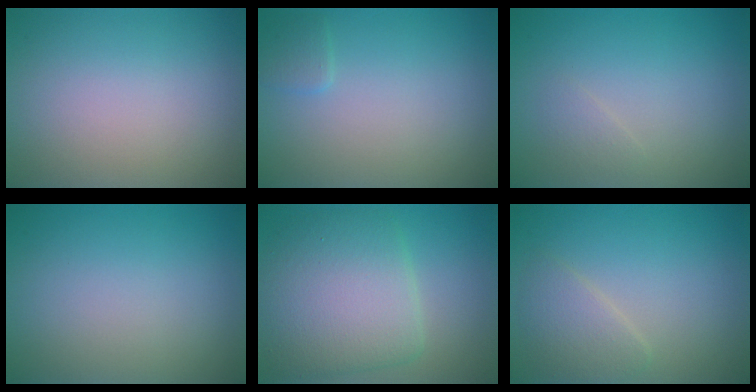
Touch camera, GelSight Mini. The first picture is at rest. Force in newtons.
{"total": 0.9, "press": 0.9, "slide": 0.1}
{"total": 0.8, "press": 0.8, "slide": 0.0}
{"total": 0.0}
{"total": 7.5, "press": 7.5, "slide": 0.1}
{"total": 2.4, "press": 2.4, "slide": 0.1}